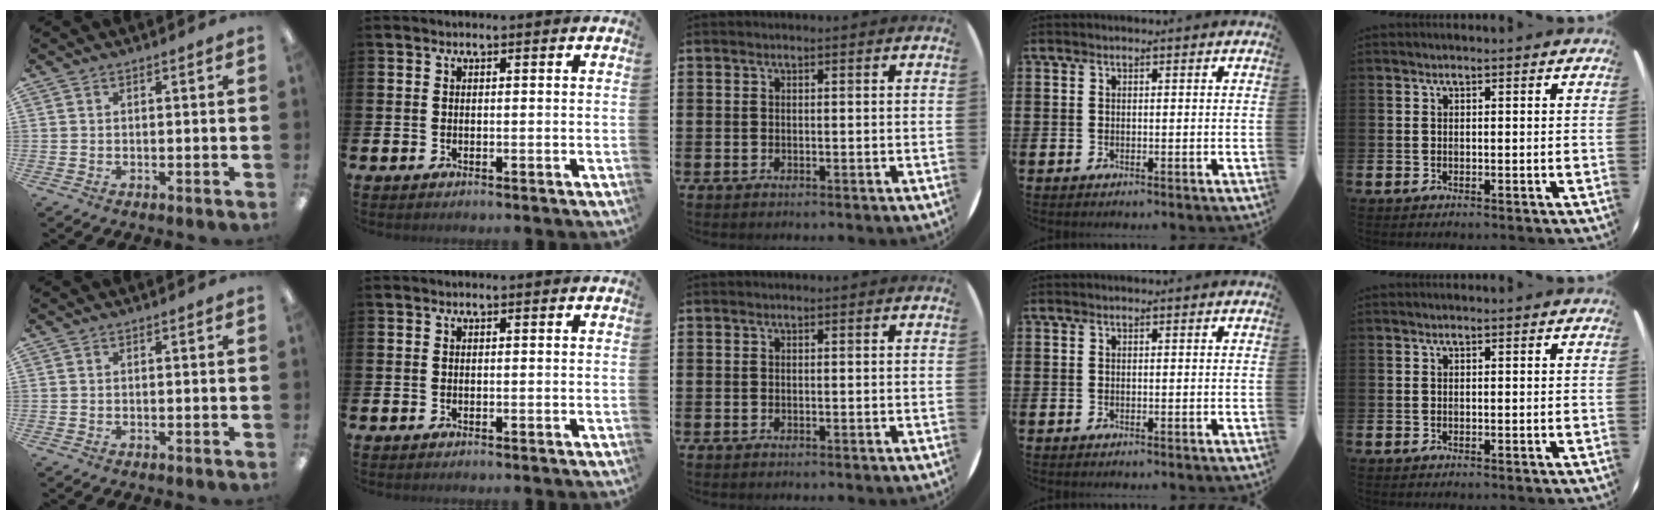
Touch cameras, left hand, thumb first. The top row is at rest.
{}